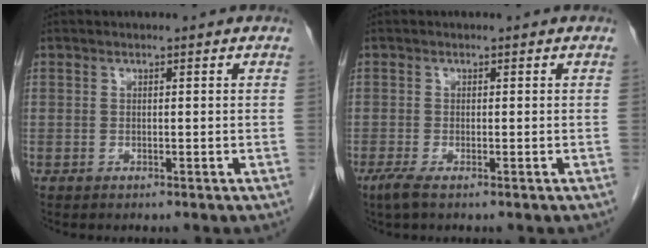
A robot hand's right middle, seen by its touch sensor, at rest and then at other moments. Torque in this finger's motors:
{"motor_torque": [0.37, -0.08, 0.20, 0.03]}